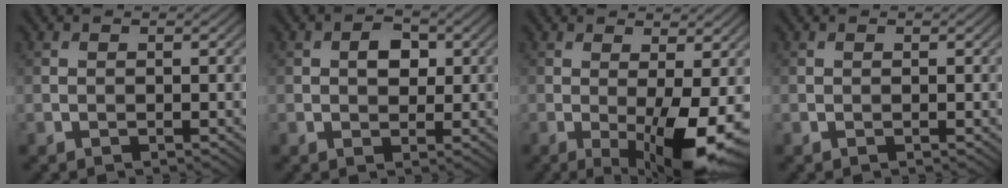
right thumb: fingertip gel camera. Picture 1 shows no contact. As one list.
[{"total": 3.1, "force": [0.6, 2.2, 2.1], "torque": [-0.037, 0.001, 0.006]}, {"total": 8.6, "force": [-1.7, 1.9, 8.2], "torque": [-0.130, -0.007, -0.019]}, {"total": 0.0}]